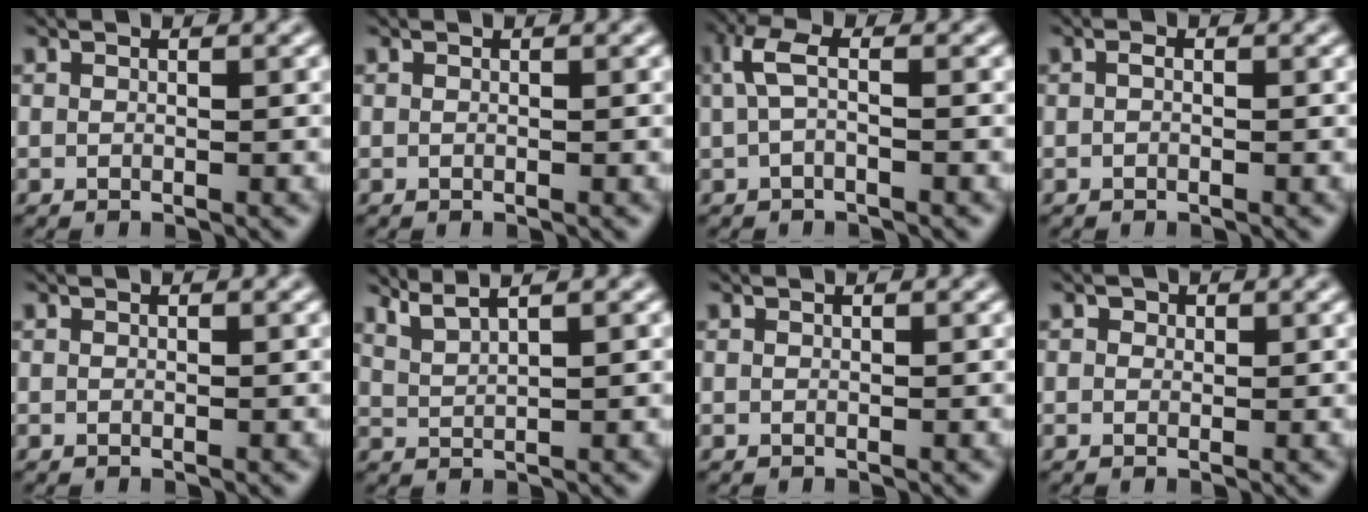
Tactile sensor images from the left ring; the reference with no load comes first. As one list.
[{"total": 0.0}, {"total": 2.6, "force": [0.5, 1.0, 2.4], "torque": [-0.058, 0.006, 0.004]}, {"total": 0.5, "force": [-0.1, 0.3, 0.4], "torque": [-0.009, 0.001, -0.002]}, {"total": 0.0}, {"total": 3.1, "force": [2.6, 0.6, 1.5], "torque": [-0.020, 0.008, 0.046]}, {"total": 0.0}, {"total": 0.9, "force": [0.5, 0.7, 0.3], "torque": [-0.004, -0.003, 0.001]}]